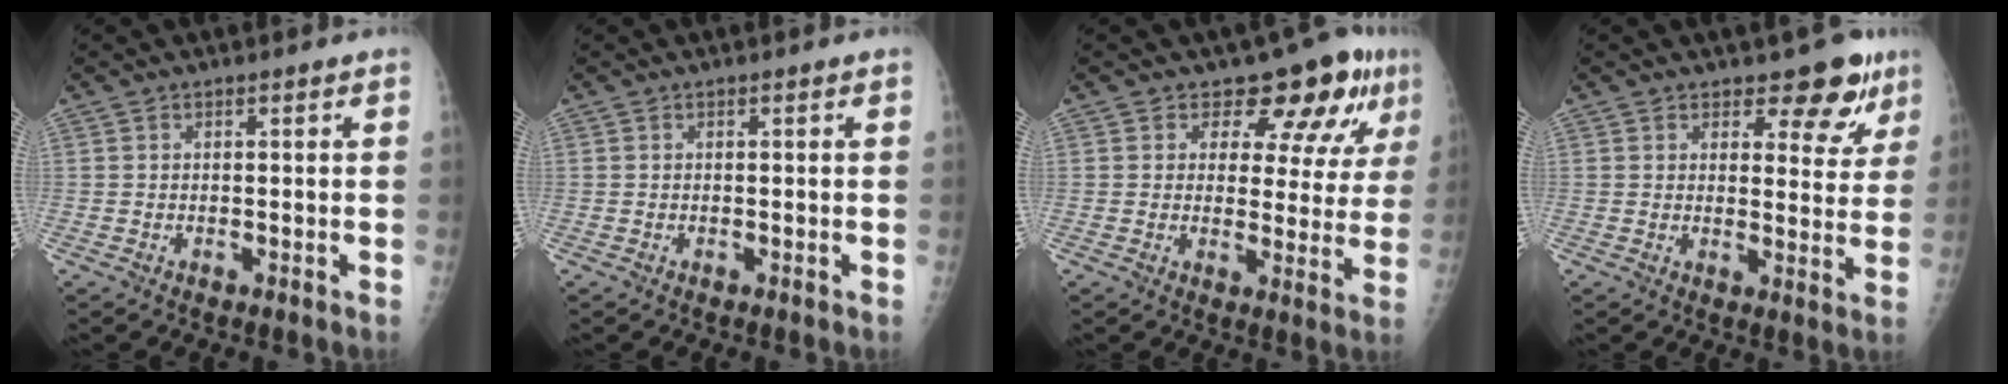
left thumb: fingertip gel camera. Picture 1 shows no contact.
{"total": 0.0}
{"total": 11.2, "force": [6.9, 6.1, 6.3], "torque": [-0.035, -0.036, 0.081]}
{"total": 8.2, "force": [5.9, 4.2, 3.8], "torque": [-0.012, -0.037, 0.068]}